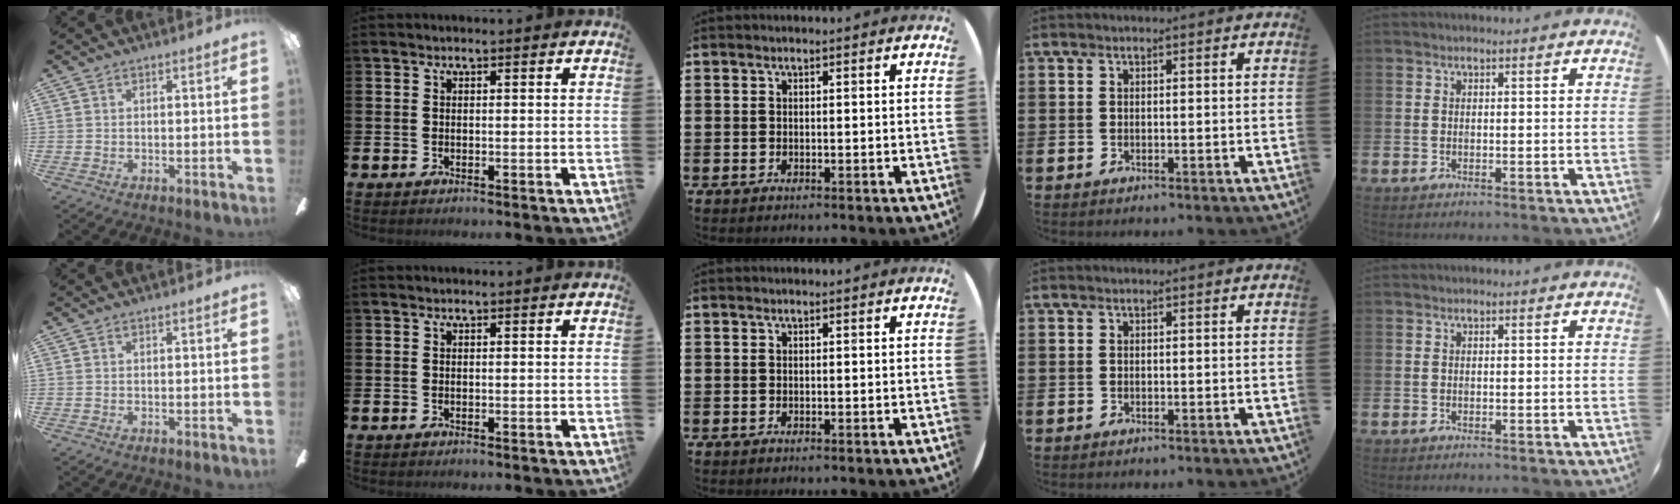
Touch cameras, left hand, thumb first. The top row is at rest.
{}